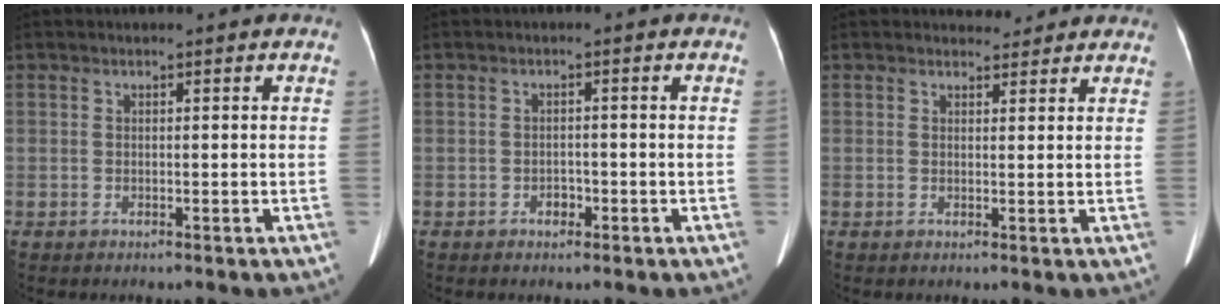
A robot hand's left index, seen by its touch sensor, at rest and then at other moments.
{"total": 1.4, "force": [-0.9, 1.0, 0.6], "torque": [-0.008, 0.004, -0.013]}
{"total": 2.9, "force": [2.7, 1.1, 0.0], "torque": [0.000, 0.000, 0.027]}